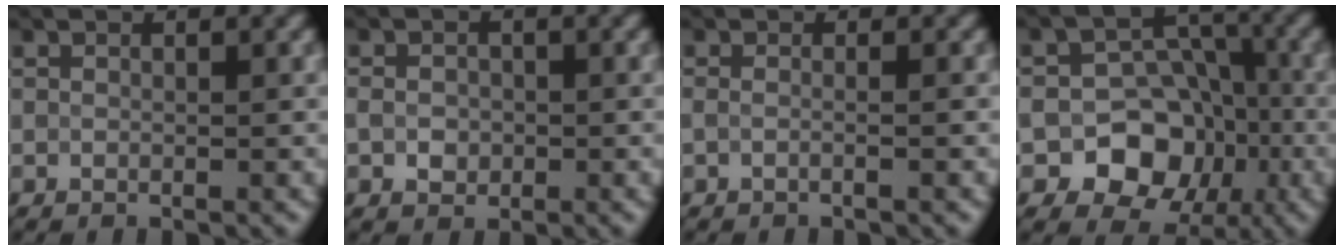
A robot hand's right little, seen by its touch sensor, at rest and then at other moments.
{"total": 1.9, "force": [-0.4, 1.5, 1.1], "torque": [-0.023, -0.002, -0.008]}
{"total": 2.1, "force": [0.1, 1.1, 1.7], "torque": [0.001, -0.002, -0.026]}
{"total": 8.3, "force": [-3.1, 6.4, 4.2], "torque": [-0.030, 0.003, -0.064]}